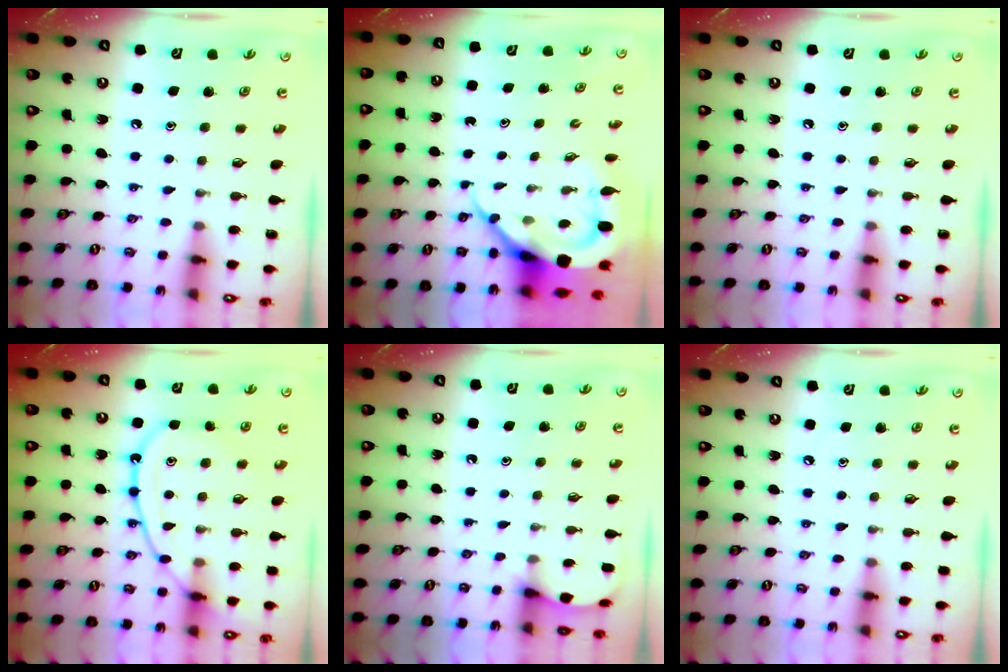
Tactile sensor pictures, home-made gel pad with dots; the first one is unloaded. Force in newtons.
{"total": 11.1, "press": 11.0, "slide": 1.4}
{"total": 0.0}
{"total": 12.6, "press": 12.5, "slide": 1.4}
{"total": 3.9, "press": 3.8, "slide": 0.5}
{"total": 3.2, "press": 3.2, "slide": 0.5}